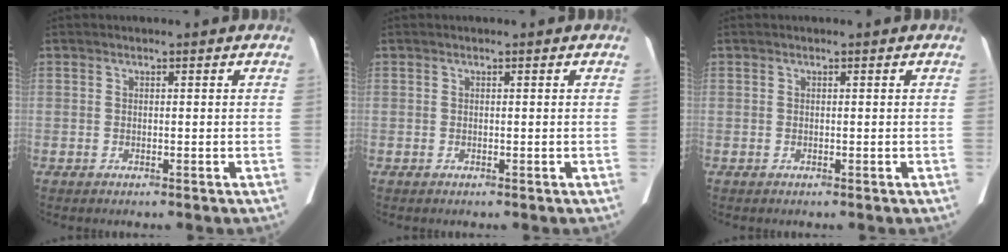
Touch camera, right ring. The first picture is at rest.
{"total": 0.0}
{"total": 0.0}